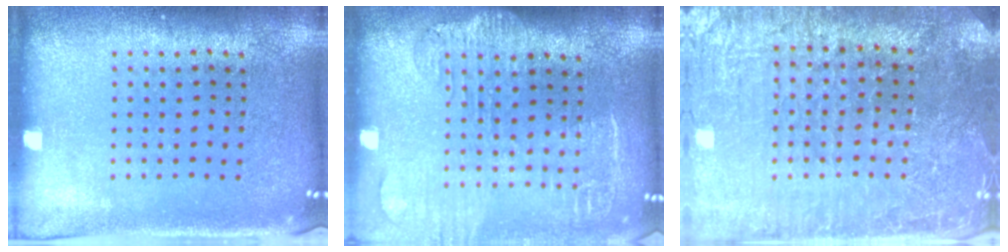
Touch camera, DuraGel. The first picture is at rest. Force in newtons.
{"total": 1.9, "press": 1.6, "slide": 1.0}
{"total": 3.4, "press": 3.4, "slide": 0.3}